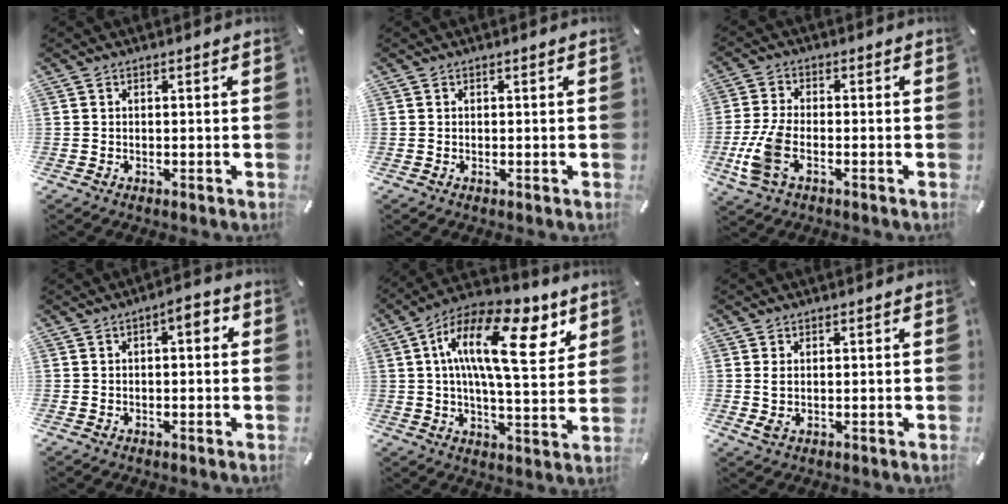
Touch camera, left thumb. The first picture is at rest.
{"total": 0.0}
{"total": 7.7, "force": [-2.8, 4.0, 6.0], "torque": [-0.140, -0.004, -0.052]}
{"total": 3.9, "force": [0.4, 1.7, 3.5], "torque": [-0.045, 0.006, -0.003]}
{"total": 20.6, "force": [7.8, 8.7, 17.0], "torque": [-0.295, -0.026, 0.122]}
{"total": 2.4, "force": [0.5, 1.3, 1.9], "torque": [-0.044, 0.000, 0.007]}